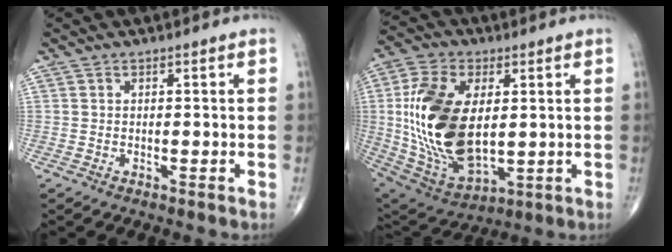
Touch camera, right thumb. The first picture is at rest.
{"total": 22.7, "force": [1.8, 12.7, 18.7], "torque": [-0.364, -0.015, 0.044]}